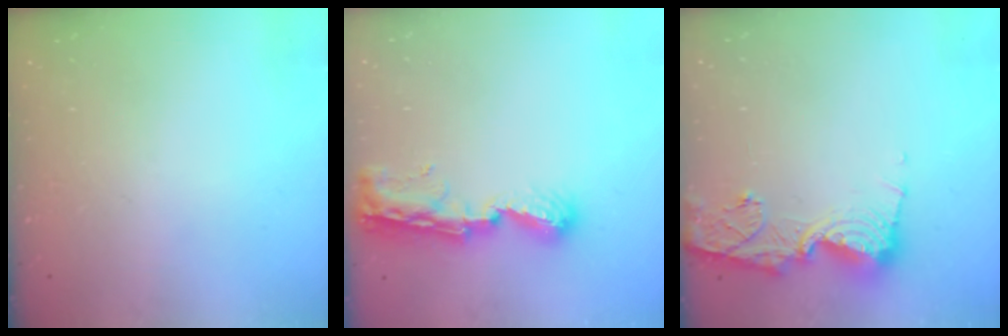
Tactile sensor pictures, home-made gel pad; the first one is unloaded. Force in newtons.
{"total": 9.3, "press": 9.3, "slide": 1.0}
{"total": 11.2, "press": 11.2, "slide": 1.3}